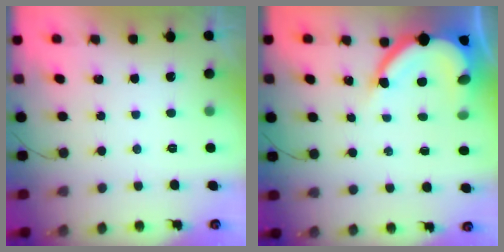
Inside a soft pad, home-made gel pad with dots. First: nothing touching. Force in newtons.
{"total": 11.6, "press": 11.5, "slide": 1.5}